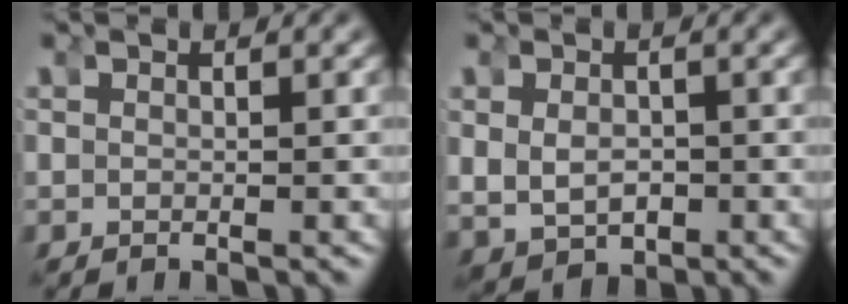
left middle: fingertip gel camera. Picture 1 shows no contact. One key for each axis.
{"total": 3.0, "fx": -0.3, "fy": 3.0, "fz": -0.1, "tx": -0.013, "ty": -0.015, "tz": 0.001}